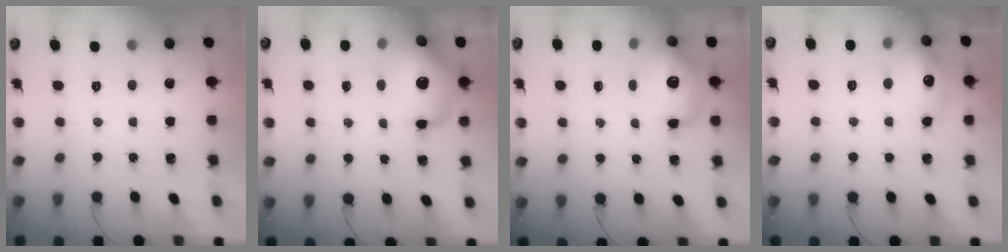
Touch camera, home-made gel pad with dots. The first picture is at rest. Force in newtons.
{"total": 15.7, "press": 15.2, "slide": 4.0}
{"total": 12.4, "press": 12.0, "slide": 3.2}
{"total": 13.7, "press": 13.6, "slide": 1.0}